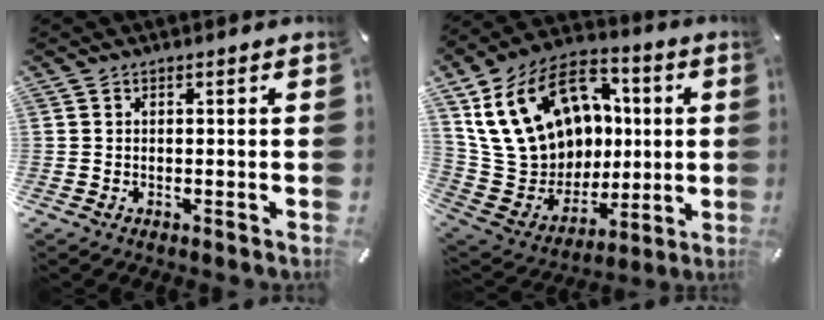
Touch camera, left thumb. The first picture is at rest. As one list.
[{"total": 22.8, "force": [6.7, 18.1, 12.1], "torque": [-0.234, -0.035, 0.153]}]